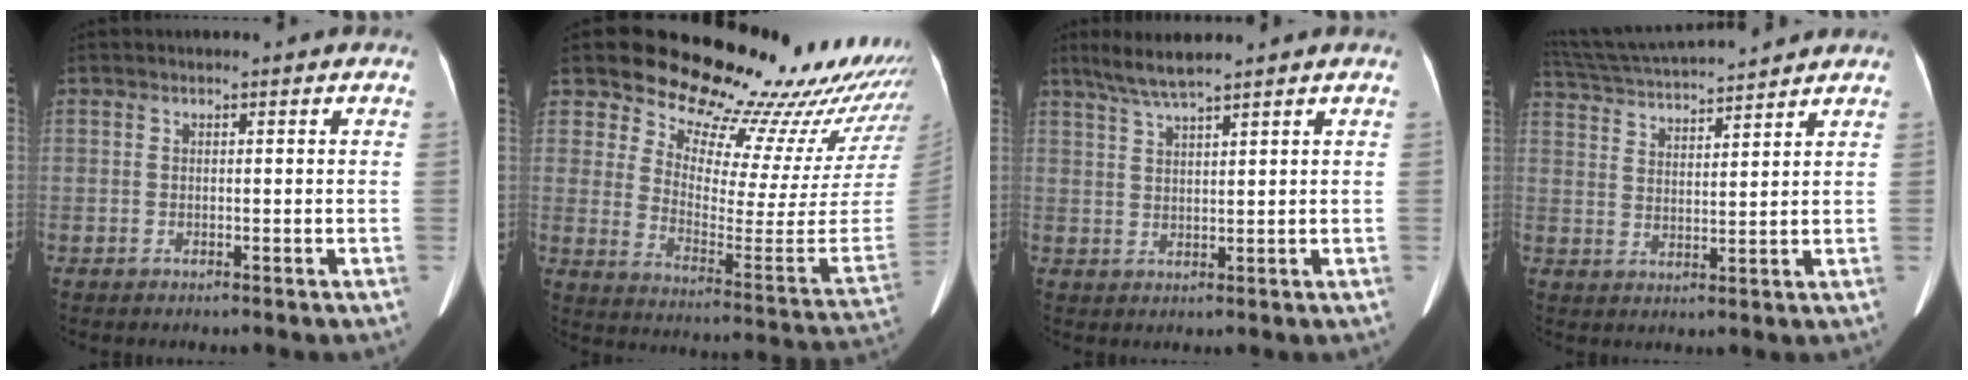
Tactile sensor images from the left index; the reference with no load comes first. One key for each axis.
{"total": 22.8, "fx": 21.5, "fy": 4.0, "fz": 6.6, "tx": -0.097, "ty": -0.133, "tz": 0.267}
{"total": 4.7, "fx": 3.8, "fy": -0.4, "fz": 2.8, "tx": -0.055, "ty": 0.006, "tz": 0.078}
{"total": 14.6, "fx": 13.4, "fy": 0.5, "fz": 5.7, "tx": -0.114, "ty": 0.027, "tz": 0.219}